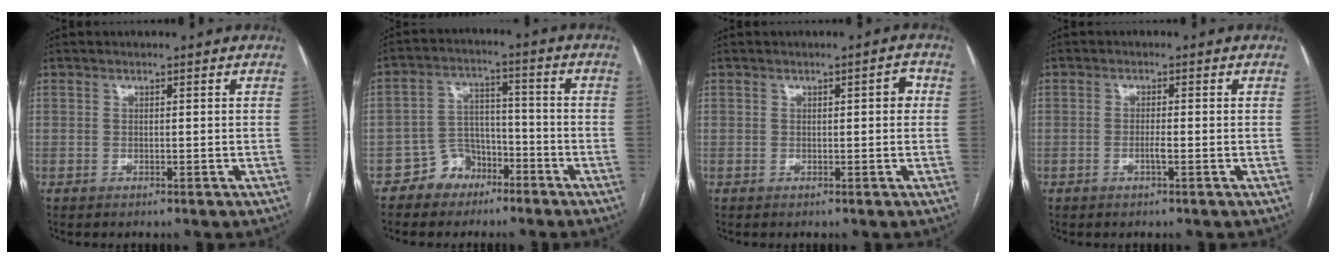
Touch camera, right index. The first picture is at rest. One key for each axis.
{"total": 6.4, "fx": -4.2, "fy": 4.7, "fz": 1.2, "tx": -0.017, "ty": 0.019, "tz": -0.069}
{"total": 2.0, "fx": 0.3, "fy": 0.7, "fz": 1.8, "tx": -0.018, "ty": 0.006, "tz": 0.002}
{"total": 1.5, "fx": -0.6, "fy": 0.0, "fz": 1.4, "tx": -0.028, "ty": 0.000, "tz": -0.012}